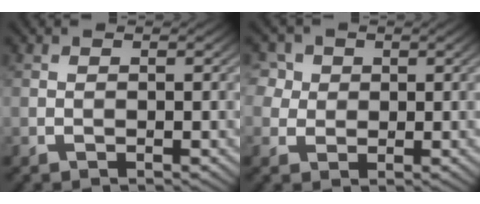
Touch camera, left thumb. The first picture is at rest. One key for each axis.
{"total": 4.4, "fx": 2.3, "fy": 3.6, "fz": 0.9, "tx": -0.045, "ty": 0.006, "tz": 0.035}